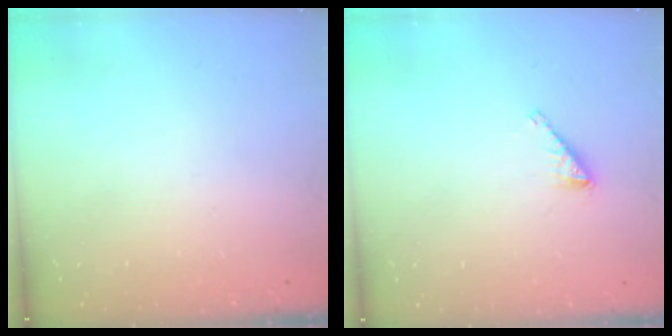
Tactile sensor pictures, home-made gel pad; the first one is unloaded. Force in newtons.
{"total": 1.7, "press": 1.7, "slide": 0.2}